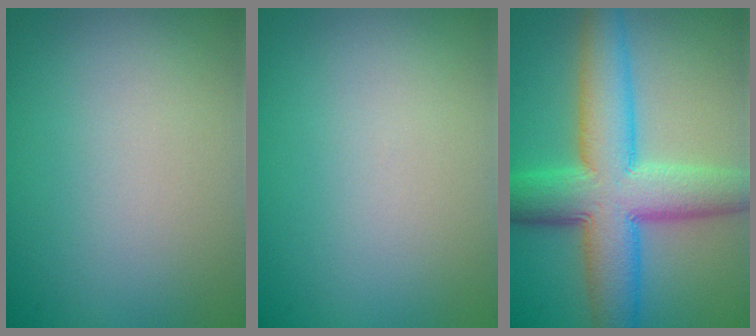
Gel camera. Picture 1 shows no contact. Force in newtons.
{"total": 0.0}
{"total": 10.1, "press": 10.1, "slide": 0.3}